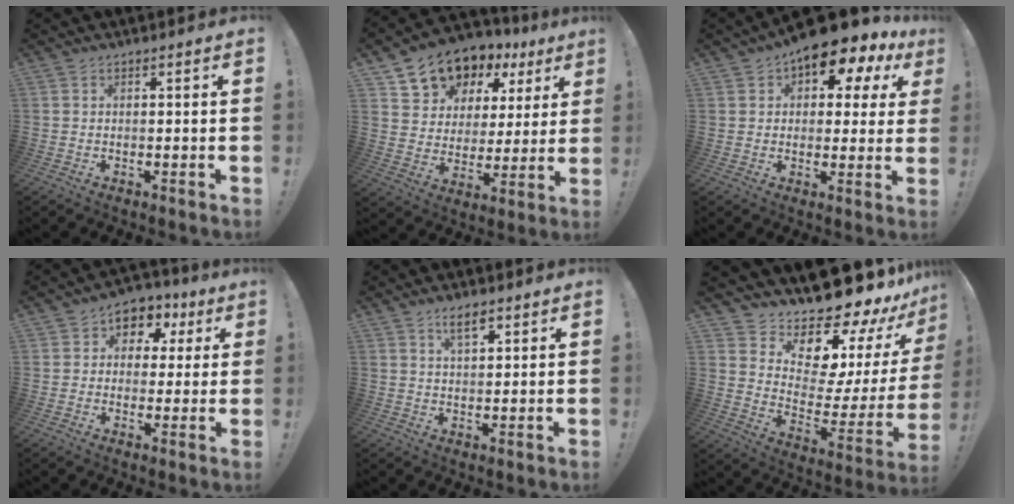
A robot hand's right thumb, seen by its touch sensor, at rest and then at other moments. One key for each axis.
{"total": 12.7, "fx": 9.0, "fy": 8.3, "fz": 3.6, "tx": -0.061, "ty": -0.067, "tz": 0.173}
{"total": 10.0, "fx": 7.4, "fy": 4.2, "fz": 5.2, "tx": -0.090, "ty": -0.055, "tz": 0.129}
{"total": 6.0, "fx": 0.4, "fy": 5.6, "fz": 2.0, "tx": -0.014, "ty": 0.001, "tz": 0.008}
{"total": 4.5, "fx": 2.7, "fy": 1.4, "fz": 3.4, "tx": -0.062, "ty": -0.005, "tz": 0.047}
{"total": 16.1, "fx": 12.8, "fy": 5.3, "fz": 8.2, "tx": -0.116, "ty": -0.129, "tz": 0.222}